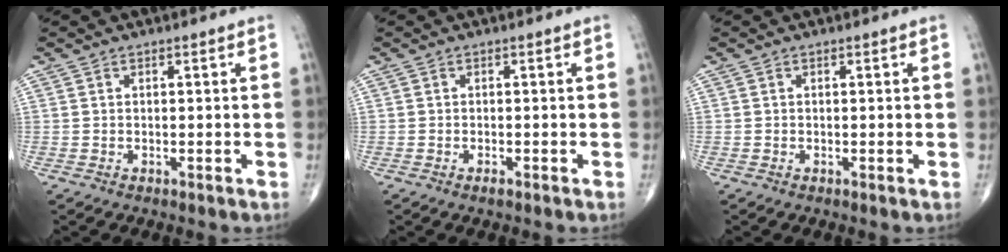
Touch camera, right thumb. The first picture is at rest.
{"total": 0.9, "force": [-0.7, 0.3, 0.6], "torque": [-0.010, 0.001, -0.012]}
{"total": 0.0}